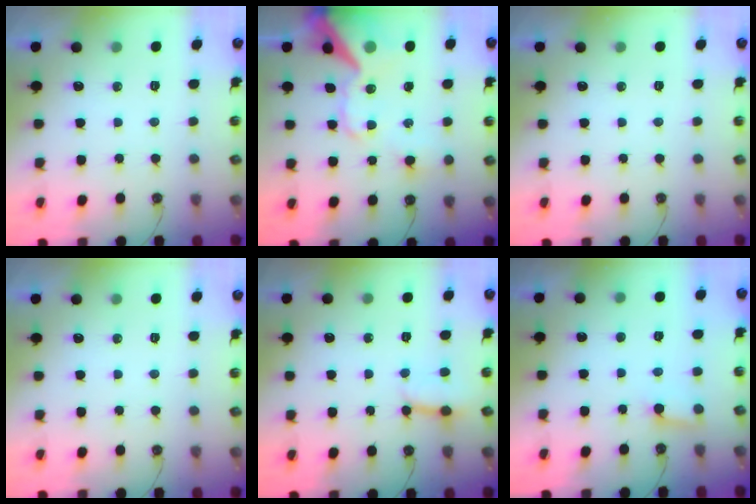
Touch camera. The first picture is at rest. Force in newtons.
{"total": 17.3, "press": 17.2, "slide": 2.3}
{"total": 0.0}
{"total": 0.0}
{"total": 3.6, "press": 3.6, "slide": 0.5}
{"total": 4.6, "press": 4.6, "slide": 0.4}